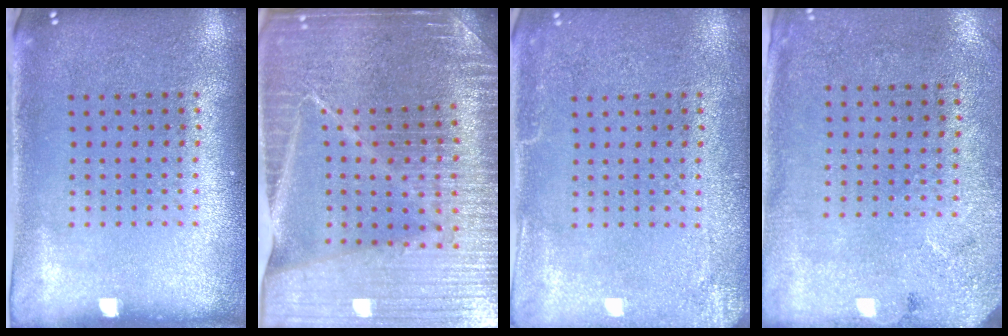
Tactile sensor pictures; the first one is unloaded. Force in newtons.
{"total": 5.0, "press": 4.6, "slide": 1.9}
{"total": 2.6, "press": 2.6, "slide": 0.3}
{"total": 2.7, "press": 2.2, "slide": 1.7}